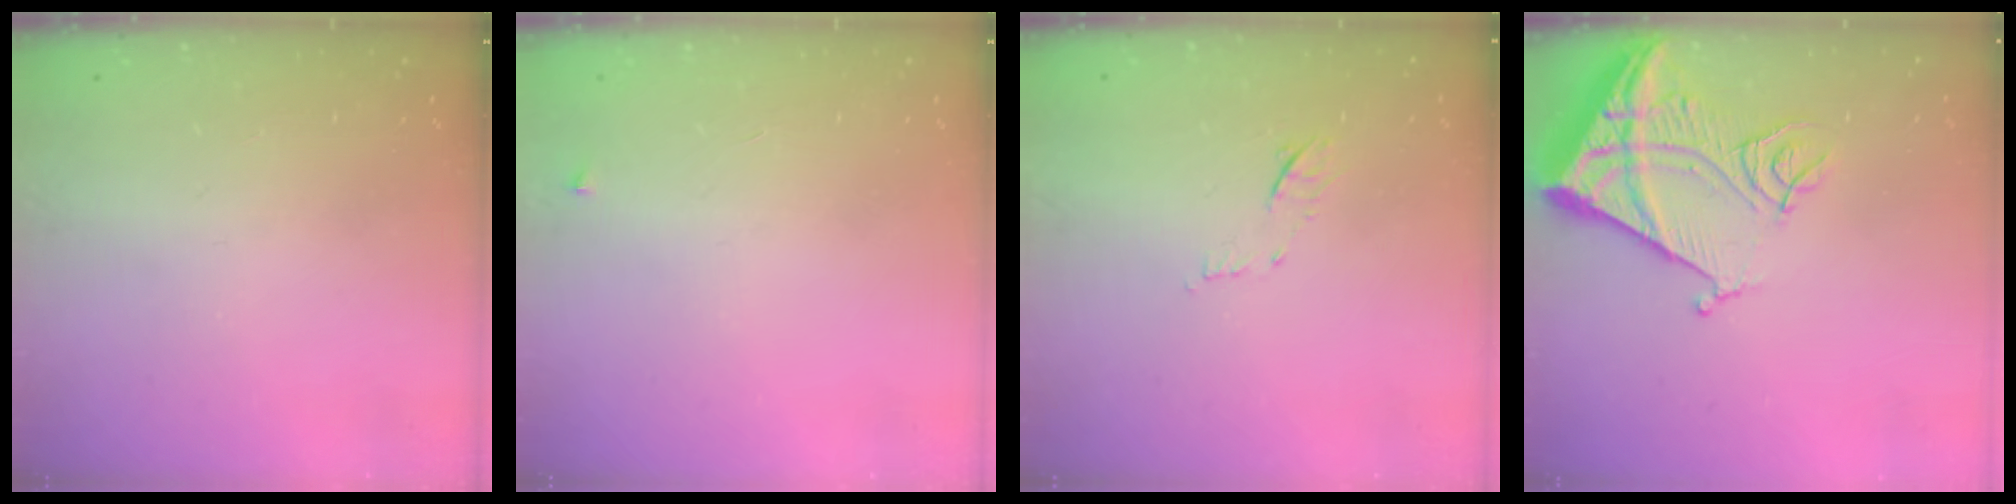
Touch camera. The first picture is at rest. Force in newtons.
{"total": 2.3, "press": 2.3, "slide": 0.3}
{"total": 8.0, "press": 7.9, "slide": 1.0}
{"total": 14.7, "press": 14.6, "slide": 1.6}